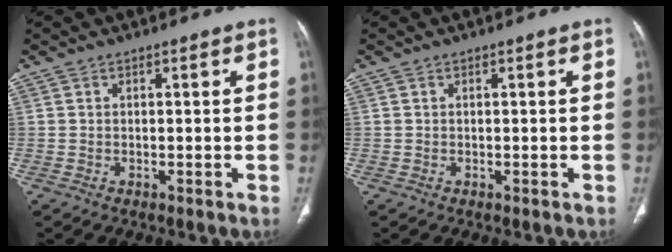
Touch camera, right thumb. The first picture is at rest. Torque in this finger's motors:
{"motor_torque": [-0.28, 0.05, 0.03, 0.56, 0.08]}